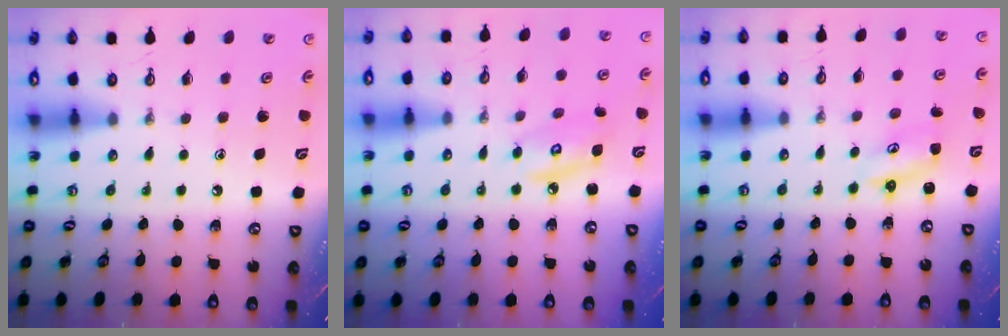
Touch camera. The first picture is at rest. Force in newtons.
{"total": 6.2, "press": 6.2, "slide": 0.2}
{"total": 2.9, "press": 2.9, "slide": 0.3}